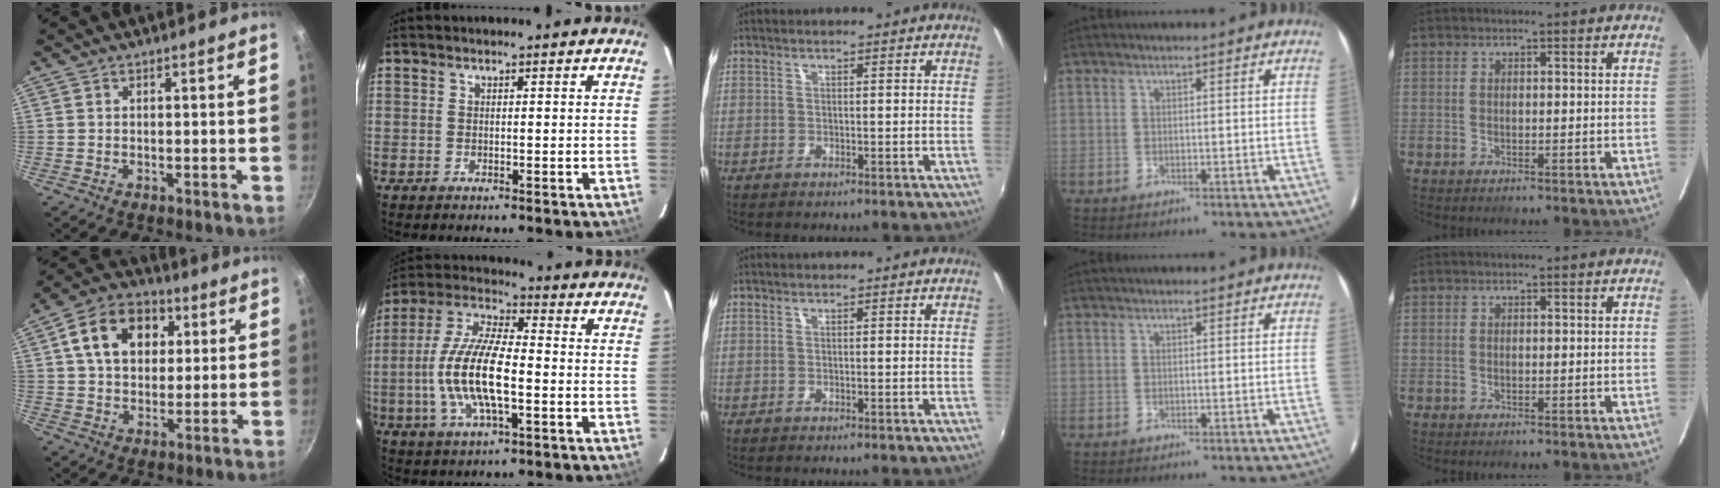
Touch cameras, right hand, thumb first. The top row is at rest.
{"thumb": {"total": 14.3, "force": [4.2, 10.4, 8.9], "torque": [-0.126, 0.013, 0.057]}, "index": {"total": 14.5, "force": [-2.9, 4.7, 13.4], "torque": [-0.275, -0.001, -0.059]}}